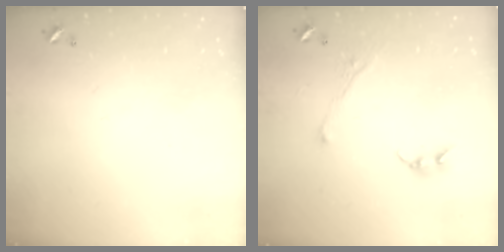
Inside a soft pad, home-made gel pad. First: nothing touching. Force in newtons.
{"total": 2.8, "press": 2.8, "slide": 0.1}